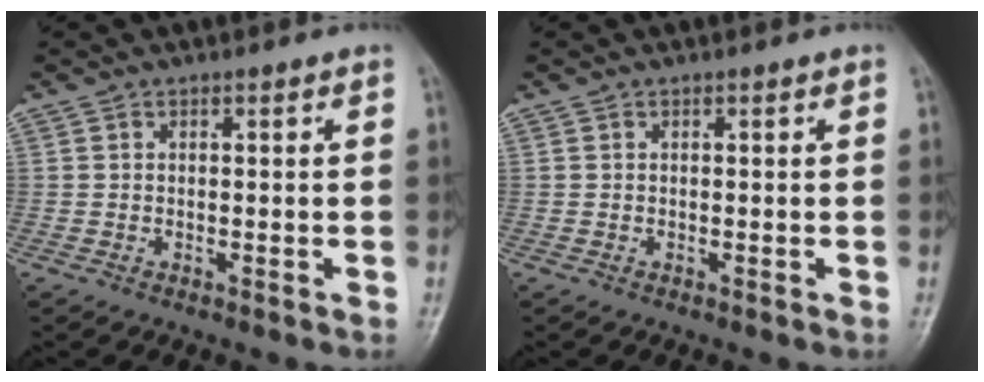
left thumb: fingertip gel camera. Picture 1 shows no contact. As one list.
[{"total": 0.0}]